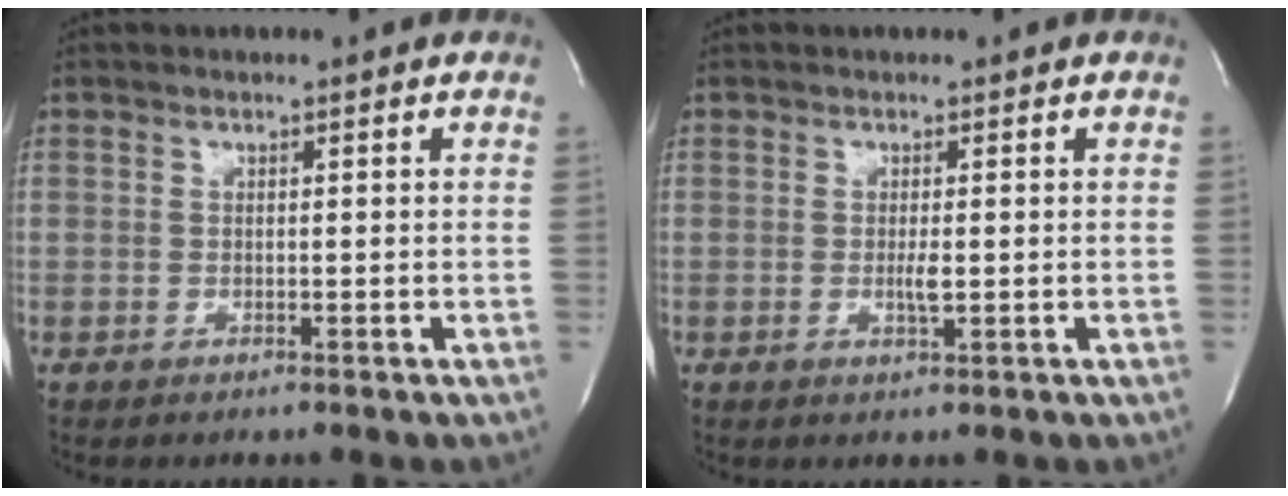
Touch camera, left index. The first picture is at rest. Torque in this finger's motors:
{"motor_torque": [0.28, 0.10, 0.05, 0.01]}